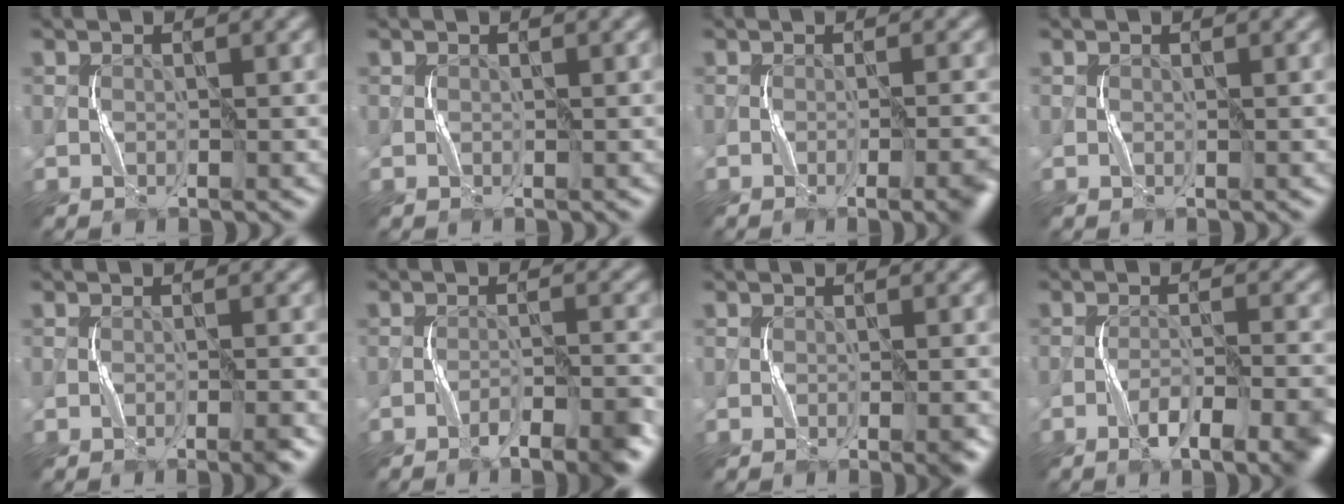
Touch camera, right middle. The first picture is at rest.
{"total": 0.0}
{"total": 4.4, "force": [-1.9, 1.1, 3.8], "torque": [-0.039, 0.002, -0.025]}
{"total": 0.0}
{"total": 1.9, "force": [-1.2, 0.2, 1.4], "torque": [-0.018, 0.003, -0.024]}
{"total": 5.0, "force": [-3.4, 0.9, 3.5], "torque": [-0.054, 0.002, -0.054]}
{"total": 1.7, "force": [-0.8, 0.3, 1.5], "torque": [-0.017, 0.003, -0.013]}
{"total": 6.9, "force": [-4.0, 1.6, 5.4], "torque": [-0.077, 0.004, -0.060]}